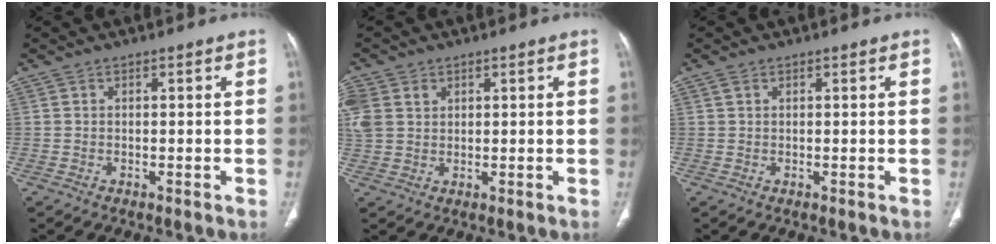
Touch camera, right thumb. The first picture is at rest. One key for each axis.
{"total": 8.8, "fx": 2.9, "fy": 7.0, "fz": 4.6, "tx": -0.129, "ty": 0.012, "tz": 0.063}
{"total": 0.8, "fx": 0.5, "fy": 0.5, "fz": 0.4, "tx": -0.009, "ty": 0.005, "tz": 0.010}